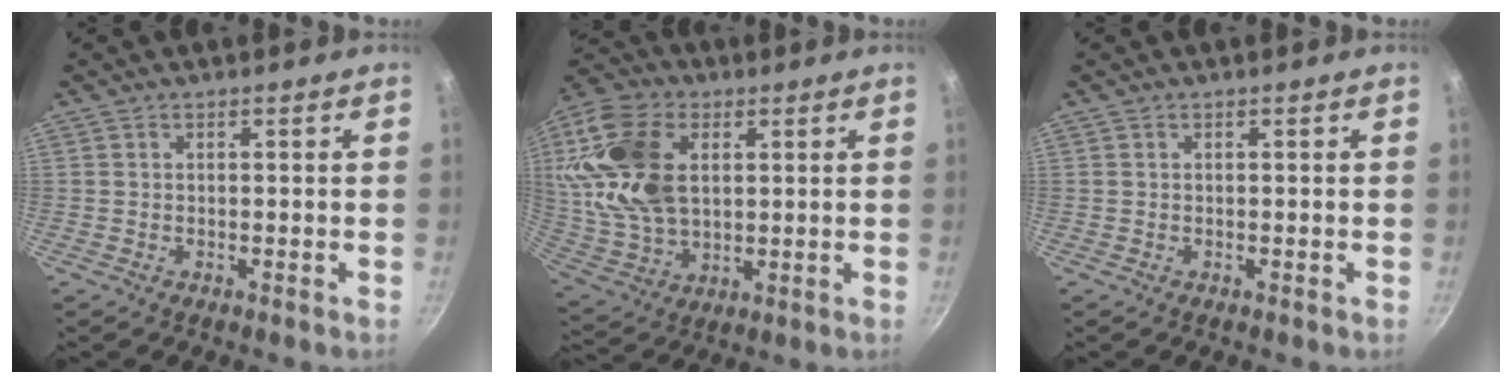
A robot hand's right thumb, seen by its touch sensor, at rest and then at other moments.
{"total": 19.2, "force": [4.2, 12.6, 13.9], "torque": [-0.261, -0.004, 0.084]}
{"total": 0.0}